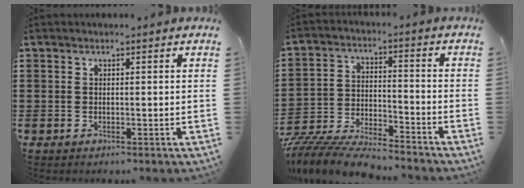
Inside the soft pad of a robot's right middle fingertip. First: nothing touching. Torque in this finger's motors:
{"motor_torque": [2.14, 0.00, 0.23, 0.17]}